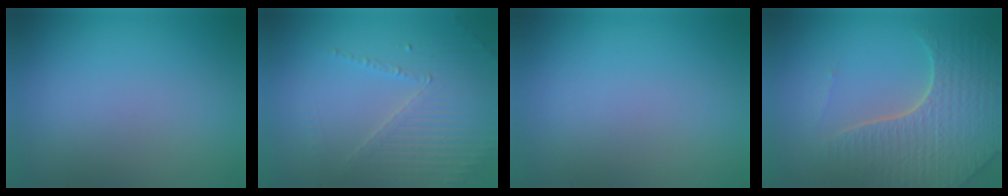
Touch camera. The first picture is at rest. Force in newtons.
{"total": 3.7, "press": 3.3, "slide": 1.5}
{"total": 0.0}
{"total": 7.1, "press": 5.3, "slide": 4.6}